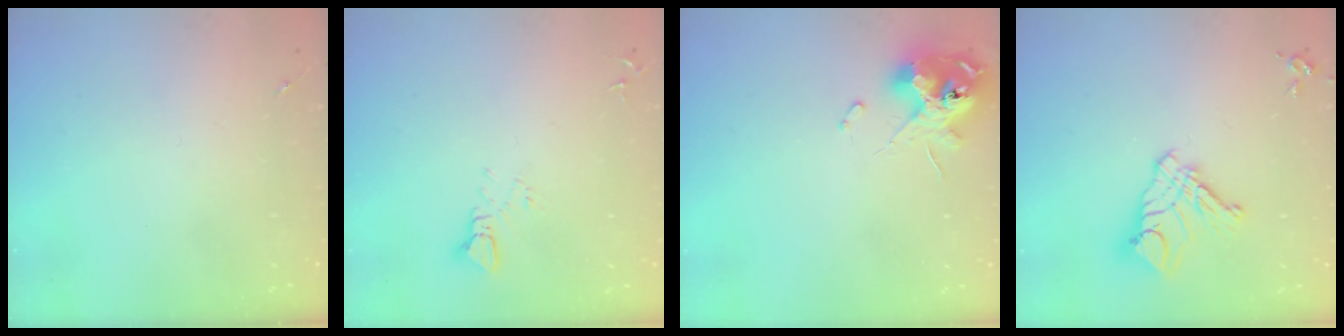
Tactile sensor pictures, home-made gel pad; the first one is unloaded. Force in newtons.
{"total": 3.6, "press": 3.6, "slide": 0.3}
{"total": 12.4, "press": 12.2, "slide": 1.8}
{"total": 12.0, "press": 11.9, "slide": 1.1}